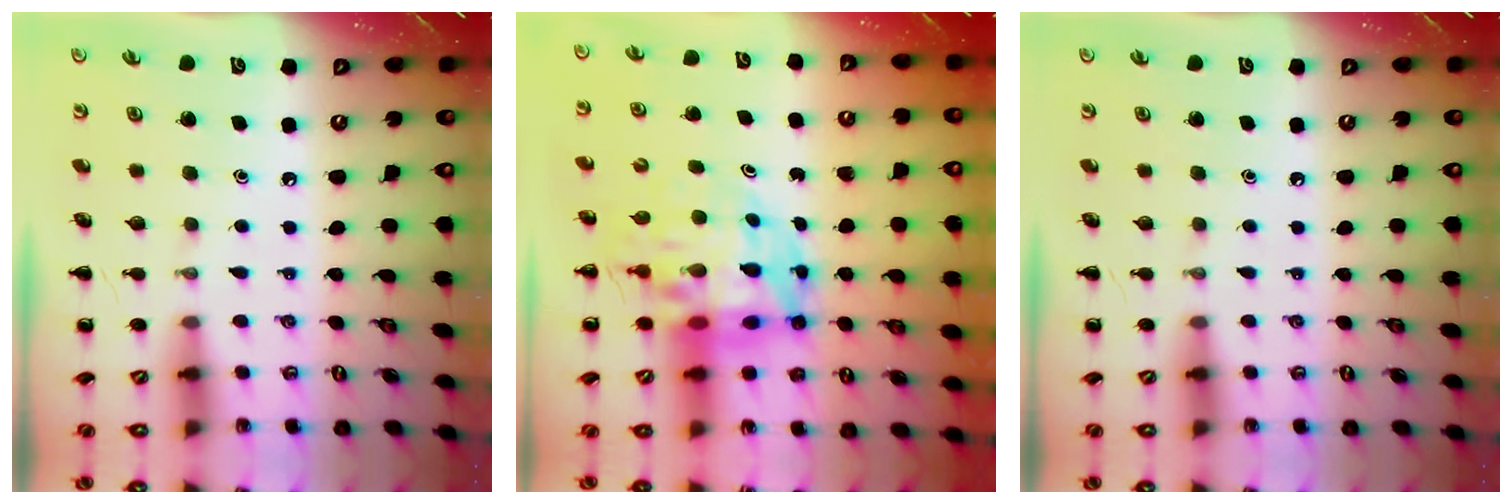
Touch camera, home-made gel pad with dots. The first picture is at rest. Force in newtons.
{"total": 13.1, "press": 12.5, "slide": 3.8}
{"total": 0.0}